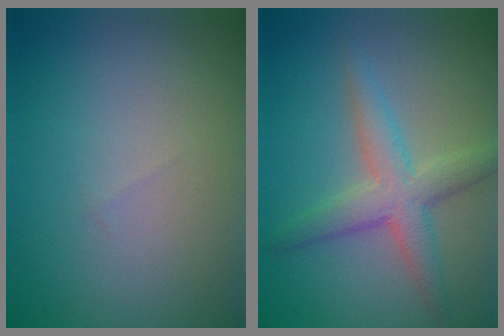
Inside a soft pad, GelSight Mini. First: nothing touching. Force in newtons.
{"total": 4.1, "press": 4.1, "slide": 0.1}